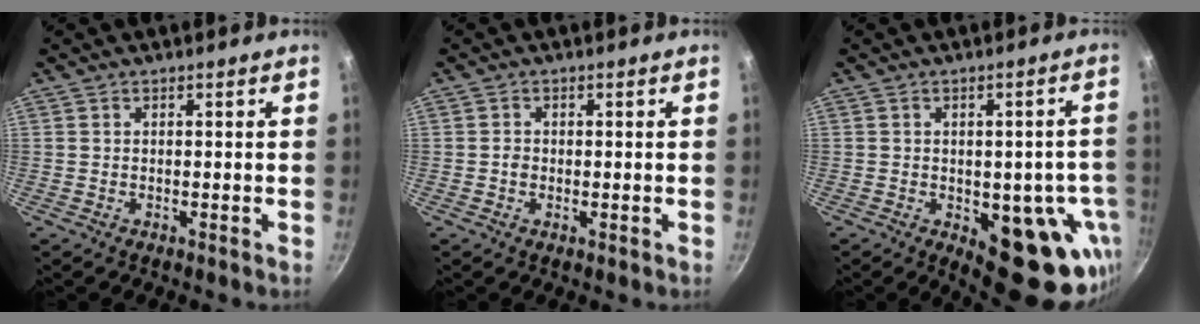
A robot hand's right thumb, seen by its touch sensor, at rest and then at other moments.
{"total": 1.4, "force": [-0.2, 1.1, 0.8], "torque": [-0.013, 0.003, -0.006]}
{"total": 17.0, "force": [-5.0, 8.4, 13.9], "torque": [-0.088, -0.003, -0.054]}